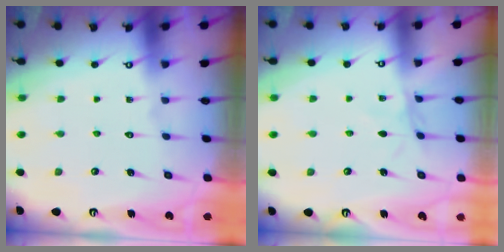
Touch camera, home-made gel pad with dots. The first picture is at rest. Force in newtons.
{"total": 3.3, "press": 3.3, "slide": 0.5}